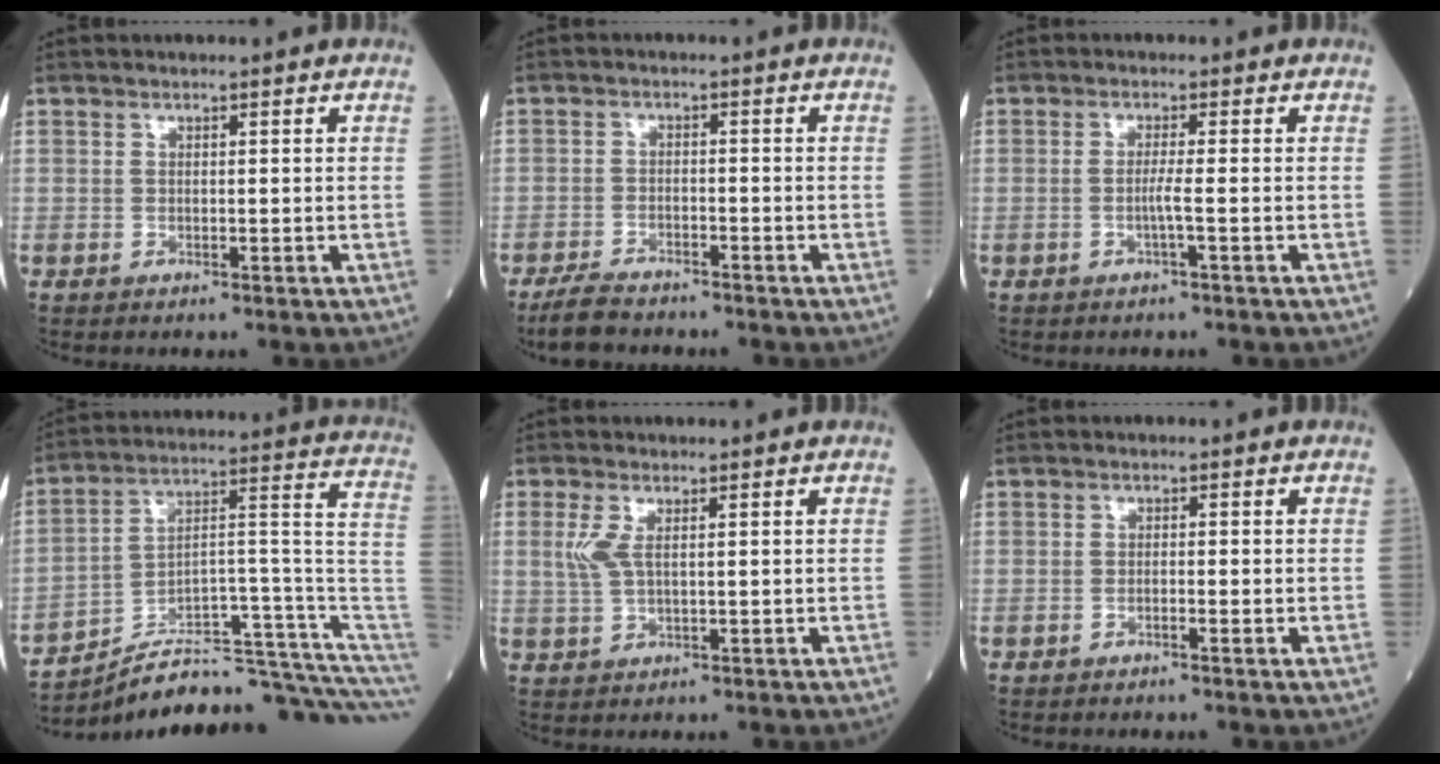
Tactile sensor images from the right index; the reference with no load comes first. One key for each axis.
{"total": 4.9, "fx": -4.3, "fy": 1.3, "fz": 1.9, "tx": -0.043, "ty": -0.010, "tz": -0.079}
{"total": 2.0, "fx": -0.6, "fy": -0.5, "fz": 1.8, "tx": -0.036, "ty": -0.001, "tz": -0.015}
{"total": 20.0, "fx": -18.2, "fy": -0.5, "fz": 8.4, "tx": -0.072, "ty": 0.064, "tz": -0.271}
{"total": 3.0, "fx": 0.8, "fy": 0.9, "fz": 2.7, "tx": -0.074, "ty": 0.003, "tz": 0.022}
{"total": 0.9, "fx": -0.5, "fy": -0.1, "fz": 0.7, "tx": -0.013, "ty": 0.001, "tz": -0.010}